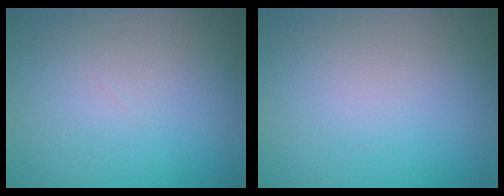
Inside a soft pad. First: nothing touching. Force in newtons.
{"total": 0.0}